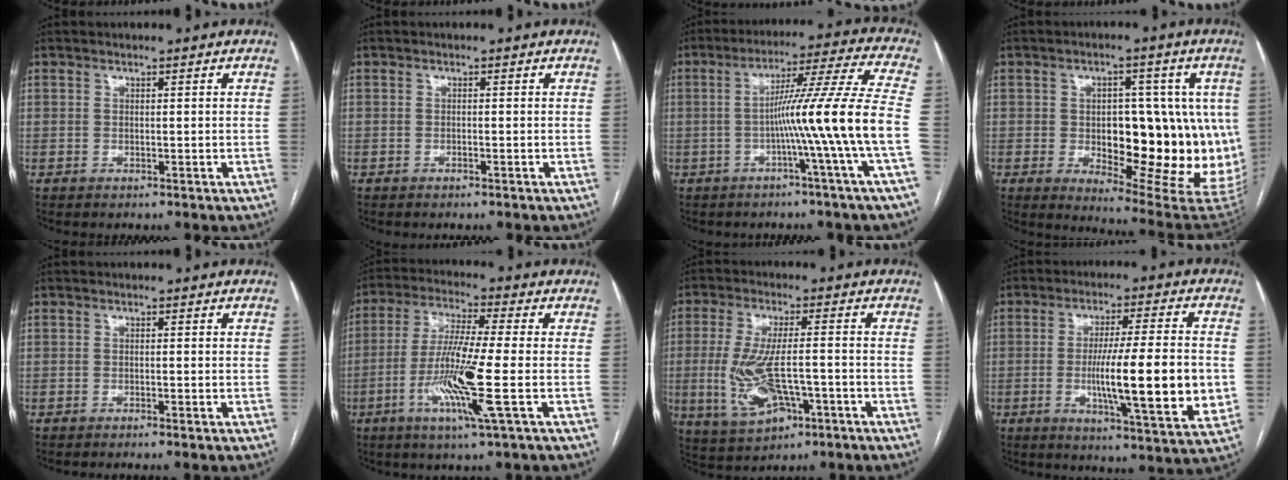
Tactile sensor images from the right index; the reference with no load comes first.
{"total": 0.0}
{"total": 13.8, "force": [-3.2, -3.3, 13.0], "torque": [-0.199, 0.005, -0.059]}
{"total": 19.1, "force": [-1.2, 7.2, 17.6], "torque": [-0.173, 0.016, 0.009]}
{"total": 0.6, "force": [-0.4, -0.1, 0.5], "torque": [-0.011, 0.000, -0.007]}
{"total": 12.1, "force": [-3.4, -0.7, 11.5], "torque": [-0.232, -0.018, -0.073]}
{"total": 10.7, "force": [-3.0, 3.8, 9.5], "torque": [-0.199, -0.003, -0.043]}
{"total": 16.1, "force": [-1.9, 1.3, 15.9], "torque": [-0.252, -0.014, -0.031]}